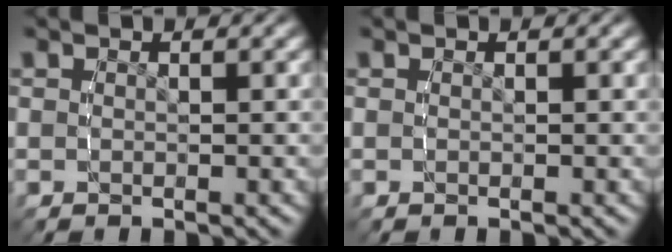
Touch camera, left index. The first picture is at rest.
{"total": 0.0}